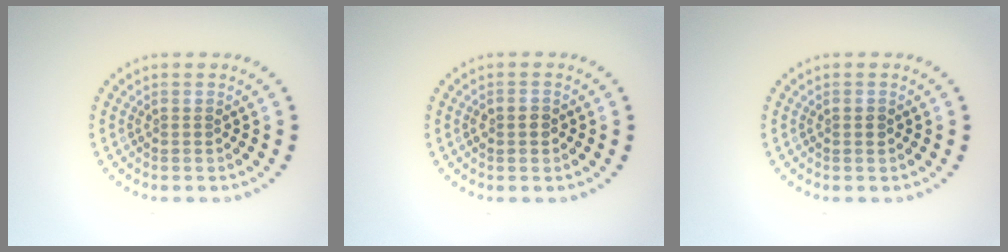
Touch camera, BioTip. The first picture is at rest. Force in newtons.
{"total": 1.3, "press": 1.3, "slide": 0.3}
{"total": 1.1, "press": 1.1, "slide": 0.1}